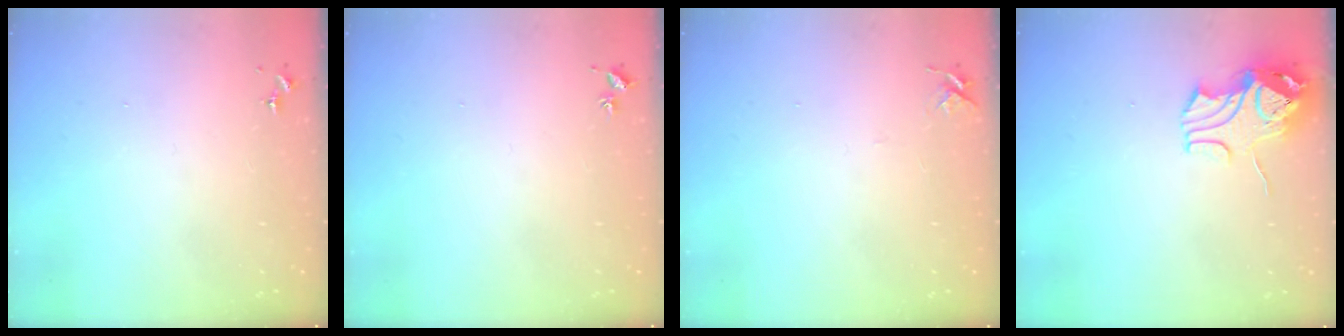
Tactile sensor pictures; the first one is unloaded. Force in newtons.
{"total": 2.1, "press": 2.1, "slide": 0.2}
{"total": 4.4, "press": 4.3, "slide": 0.6}
{"total": 9.7, "press": 9.6, "slide": 1.5}